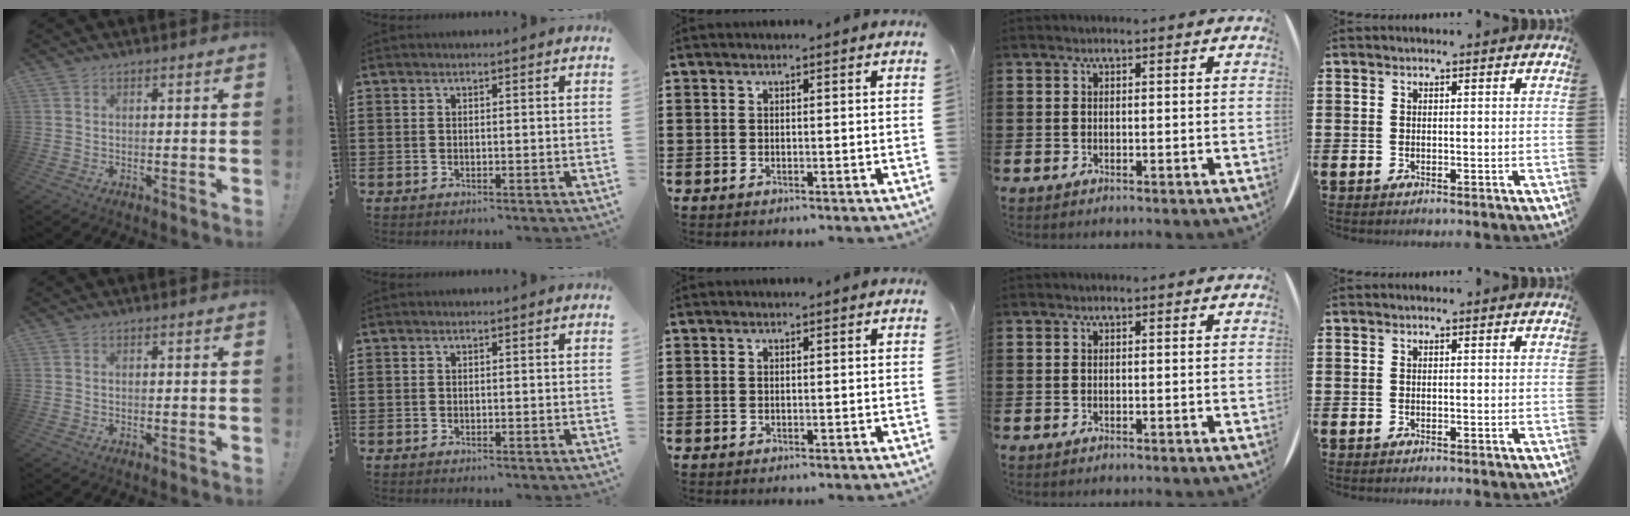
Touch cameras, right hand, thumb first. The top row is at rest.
{}